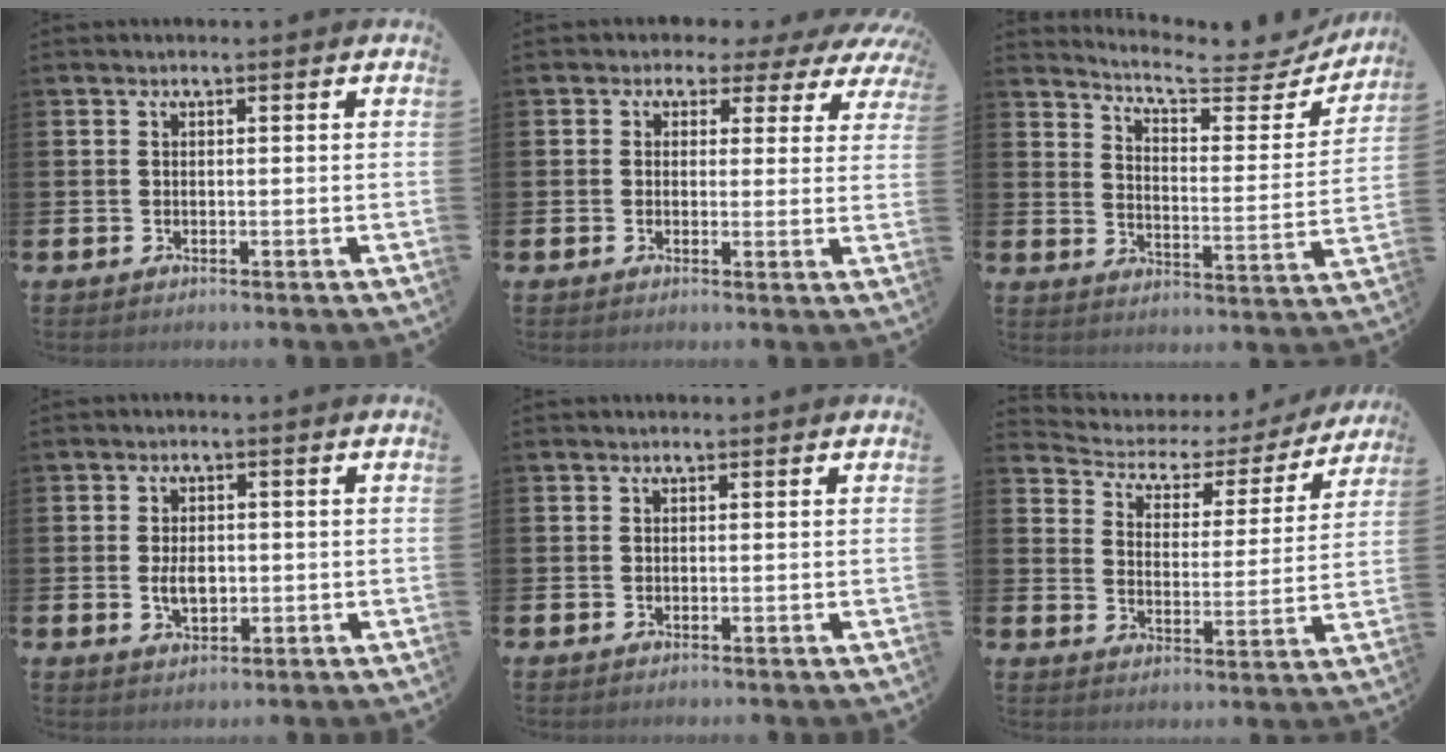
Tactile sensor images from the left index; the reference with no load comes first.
{"total": 1.9, "force": [0.6, 1.7, 0.4], "torque": [-0.015, -0.008, 0.001]}
{"total": 6.5, "force": [6.0, 1.3, 2.2], "torque": [-0.062, -0.049, 0.098]}
{"total": 3.4, "force": [0.0, 2.1, 2.7], "torque": [-0.036, 0.000, -0.004]}
{"total": 0.0}
{"total": 4.0, "force": [3.2, 2.2, 0.9], "torque": [-0.042, -0.027, 0.044]}